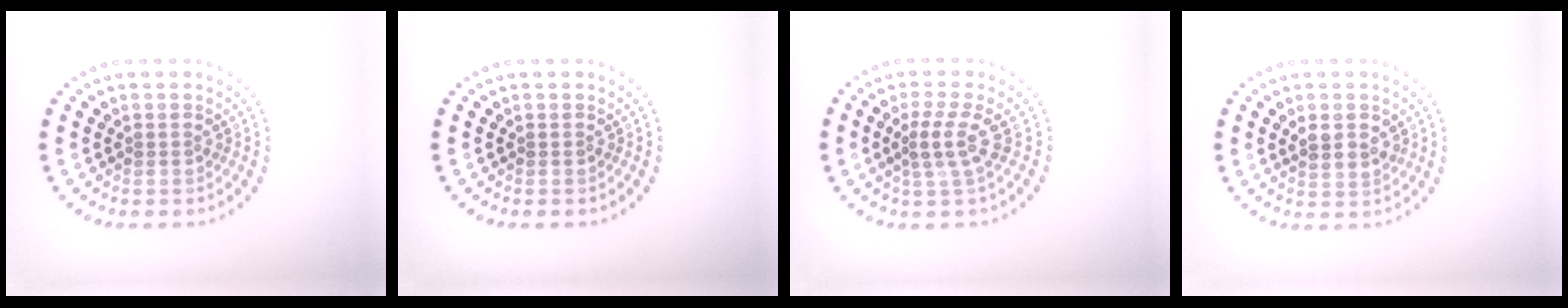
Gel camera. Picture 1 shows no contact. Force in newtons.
{"total": 0.0}
{"total": 2.4, "press": 1.9, "slide": 1.5}
{"total": 2.3, "press": 2.1, "slide": 0.8}